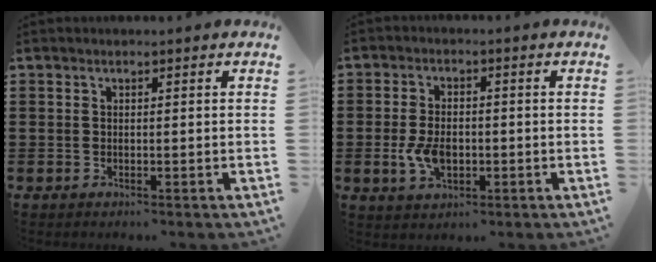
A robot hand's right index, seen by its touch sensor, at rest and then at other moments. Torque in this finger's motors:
{"motor_torque": [1.17, 0.97, 0.33, 0.08]}